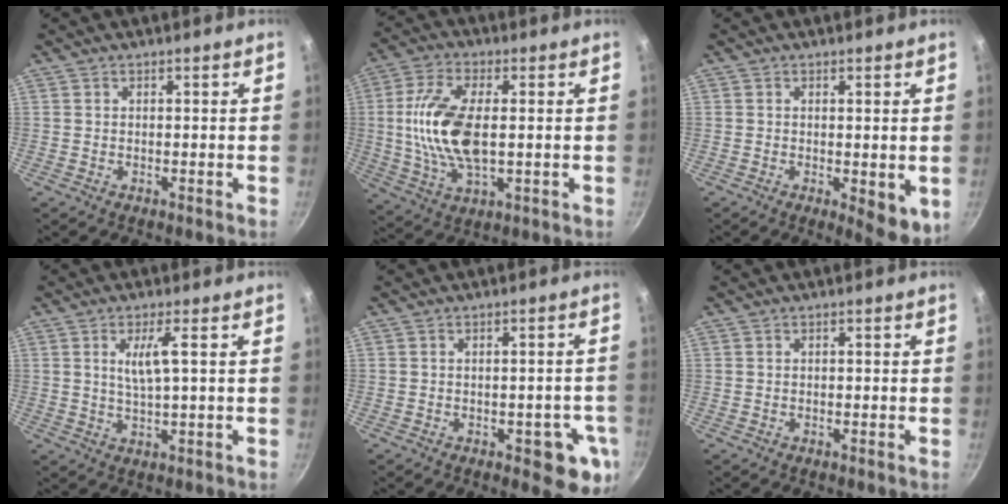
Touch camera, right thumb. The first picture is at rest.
{"total": 14.7, "force": [0.4, 6.9, 13.0], "torque": [-0.269, -0.003, 0.011]}
{"total": 6.0, "force": [-1.1, 2.0, 5.5], "torque": [-0.069, -0.017, -0.010]}
{"total": 4.8, "force": [1.3, 0.6, 4.6], "torque": [-0.099, -0.009, 0.025]}
{"total": 8.3, "force": [-3.3, 3.3, 6.8], "torque": [-0.055, 0.013, -0.035]}
{"total": 0.0}